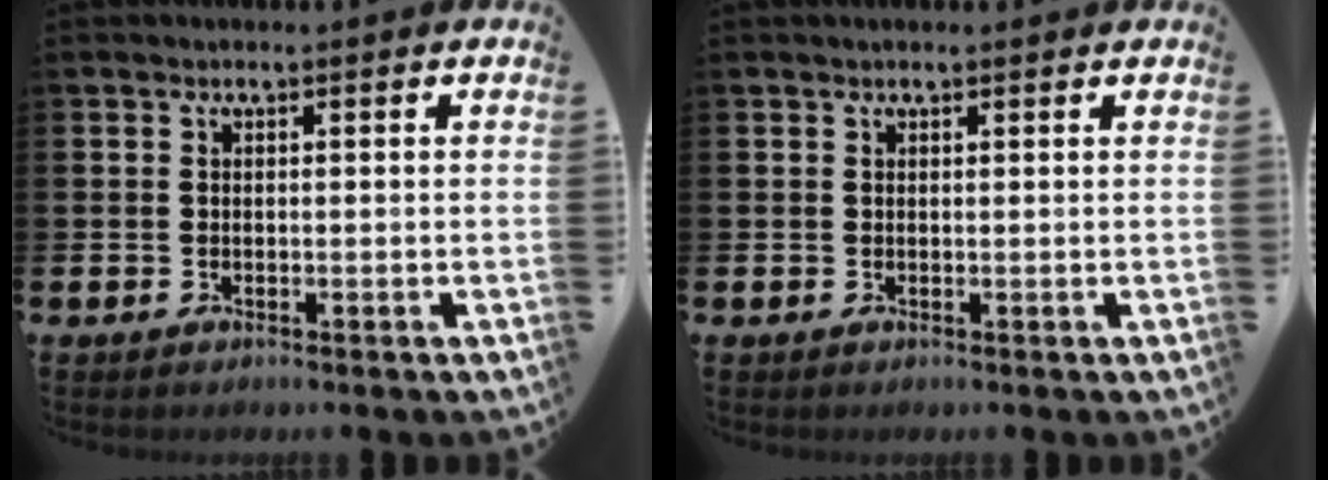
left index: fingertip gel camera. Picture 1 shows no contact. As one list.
[{"total": 0.8, "force": [0.7, 0.0, 0.3], "torque": [0.004, -0.002, 0.012]}]